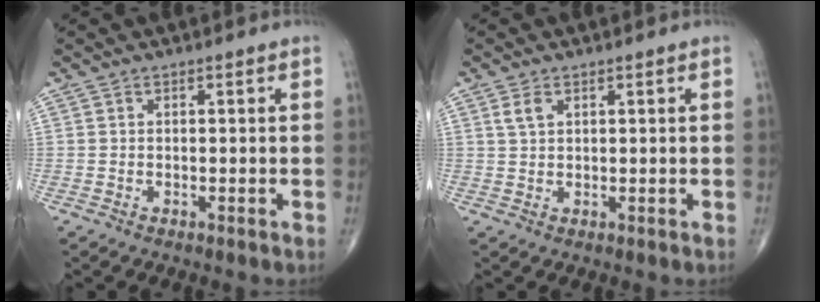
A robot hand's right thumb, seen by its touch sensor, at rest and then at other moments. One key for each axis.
{"total": 2.4, "fx": 1.1, "fy": 1.3, "fz": 1.6, "tx": -0.031, "ty": 0.002, "tz": 0.026}